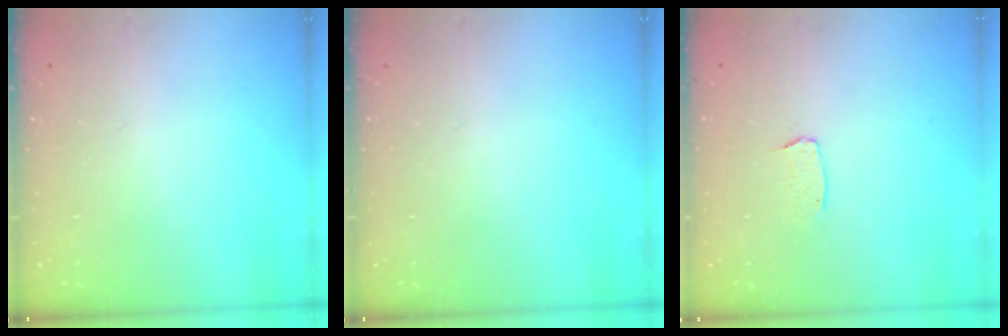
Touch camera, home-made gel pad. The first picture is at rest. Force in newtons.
{"total": 0.0}
{"total": 3.0, "press": 3.0, "slide": 0.2}